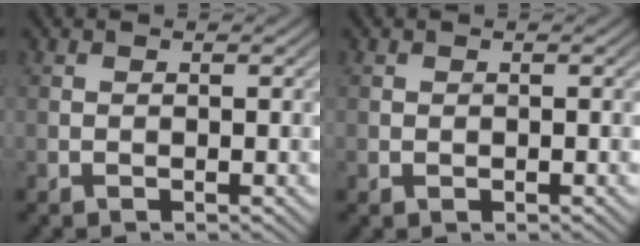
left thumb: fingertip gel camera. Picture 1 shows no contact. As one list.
[{"total": 0.6, "force": [0.0, 0.6, 0.1], "torque": [0.001, -0.005, 0.002]}]